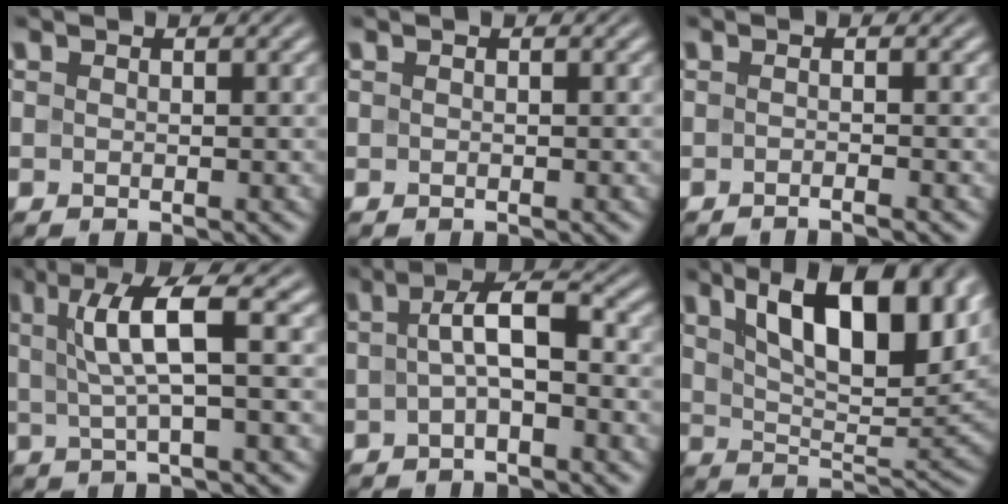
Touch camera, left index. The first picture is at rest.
{"total": 0.0}
{"total": 1.8, "force": [-0.6, 0.6, 1.6], "torque": [-0.007, -0.008, -0.025]}
{"total": 5.6, "force": [1.2, 1.1, 5.4], "torque": [-0.096, 0.010, 0.021]}
{"total": 4.0, "force": [-0.1, 1.3, 3.7], "torque": [-0.069, 0.011, -0.006]}
{"total": 11.6, "force": [5.5, 4.6, 9.1], "torque": [-0.137, 0.008, 0.092]}